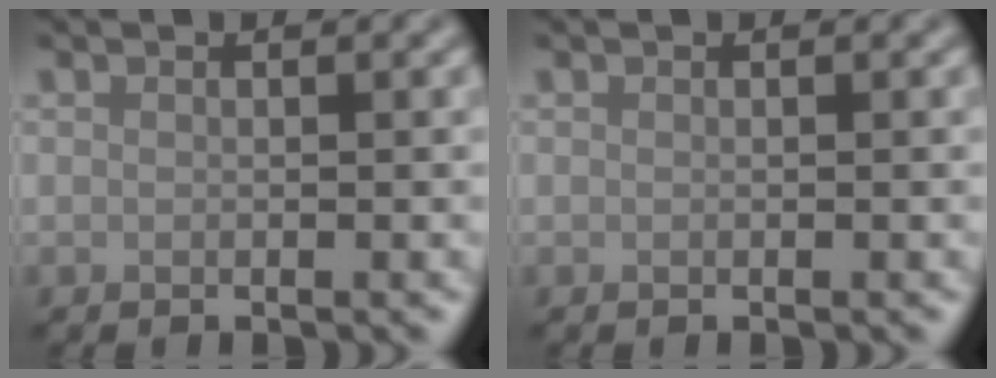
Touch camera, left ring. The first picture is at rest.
{"total": 0.0}